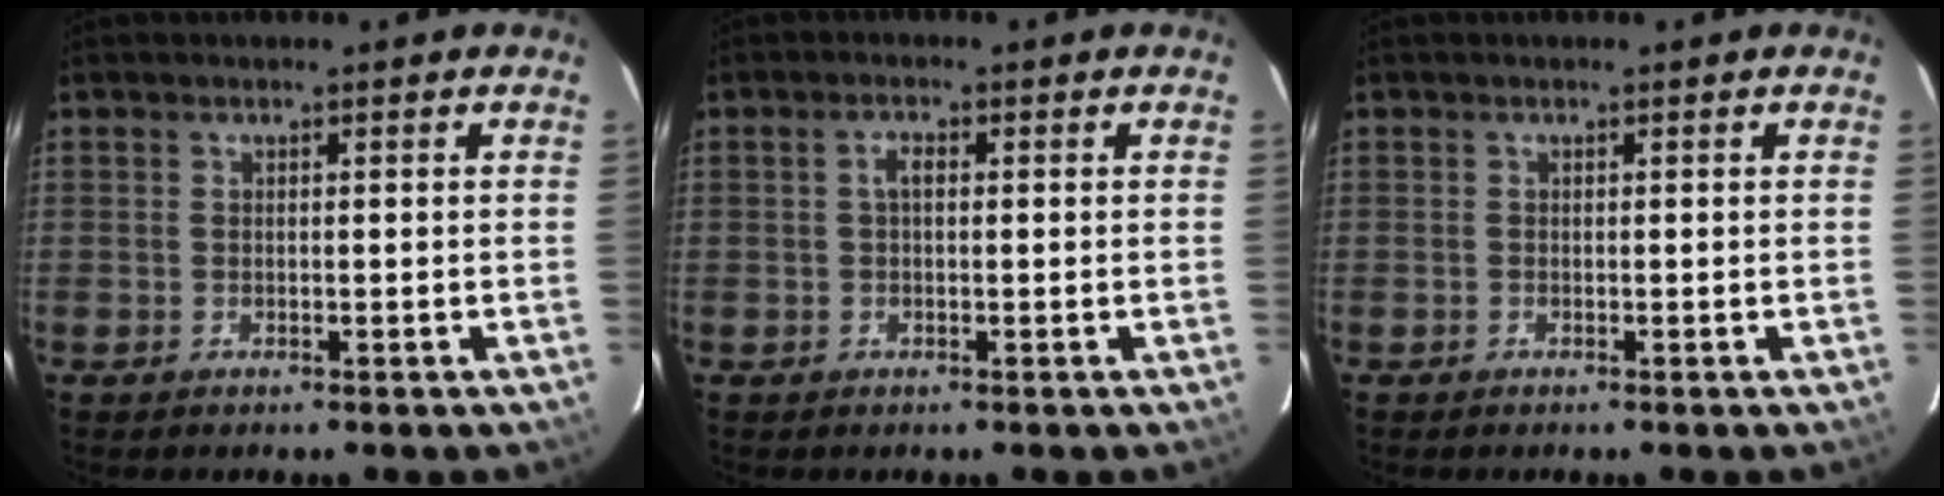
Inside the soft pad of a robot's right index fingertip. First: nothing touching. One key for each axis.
{"total": 1.9, "fx": 0.2, "fy": 0.9, "fz": 1.7, "tx": -0.033, "ty": 0.007, "tz": 0.002}
{"total": 0.0}